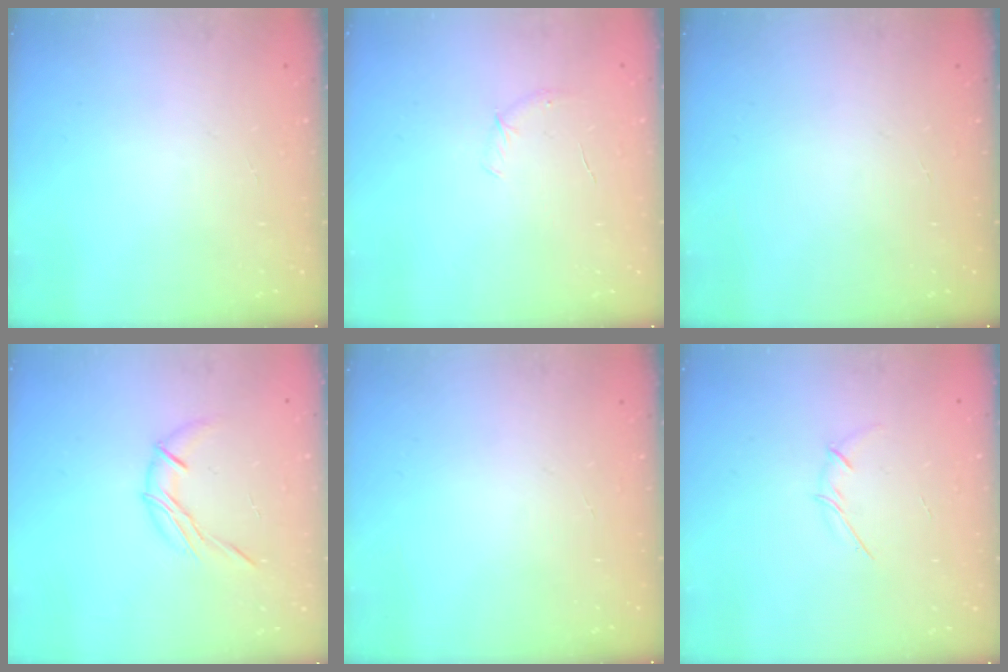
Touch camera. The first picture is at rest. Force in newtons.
{"total": 4.2, "press": 4.1, "slide": 1.2}
{"total": 0.0}
{"total": 7.7, "press": 7.7, "slide": 0.4}
{"total": 0.0}
{"total": 3.3, "press": 3.1, "slide": 0.9}